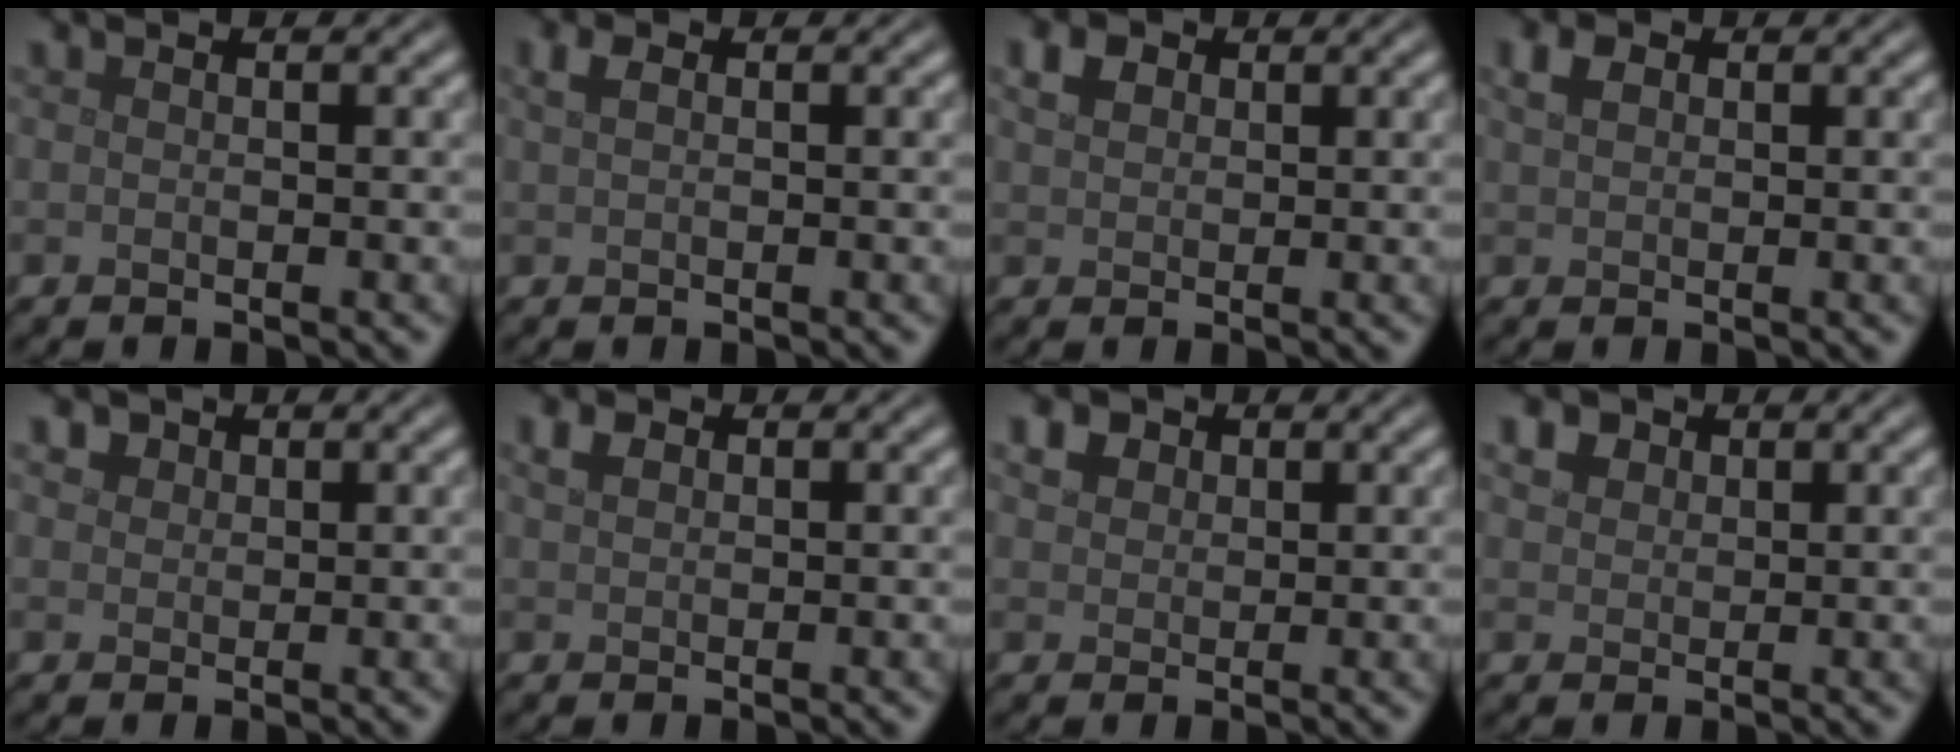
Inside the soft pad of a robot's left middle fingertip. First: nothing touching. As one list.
[{"total": 1.2, "force": [0.6, 0.6, 0.9], "torque": [-0.020, 0.005, 0.009]}, {"total": 1.9, "force": [0.9, 1.4, 0.9], "torque": [-0.019, 0.006, 0.014]}, {"total": 1.6, "force": [0.8, 1.1, 0.9], "torque": [-0.019, 0.007, 0.014]}, {"total": 2.0, "force": [1.3, 1.4, 0.6], "torque": [-0.017, -0.001, 0.019]}, {"total": 1.3, "force": [0.7, 0.9, 0.7], "torque": [-0.014, 0.005, 0.013]}, {"total": 2.5, "force": [1.4, 1.8, 1.0], "torque": [-0.025, 0.002, 0.021]}, {"total": 2.4, "force": [1.5, 1.7, 0.9], "torque": [-0.025, 0.001, 0.024]}]